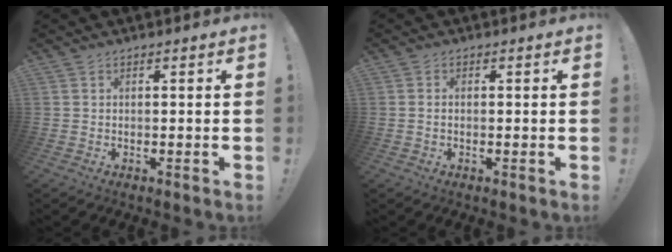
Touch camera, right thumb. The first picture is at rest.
{"total": 0.8, "force": [-0.2, 0.4, 0.7], "torque": [-0.023, 0.005, -0.002]}